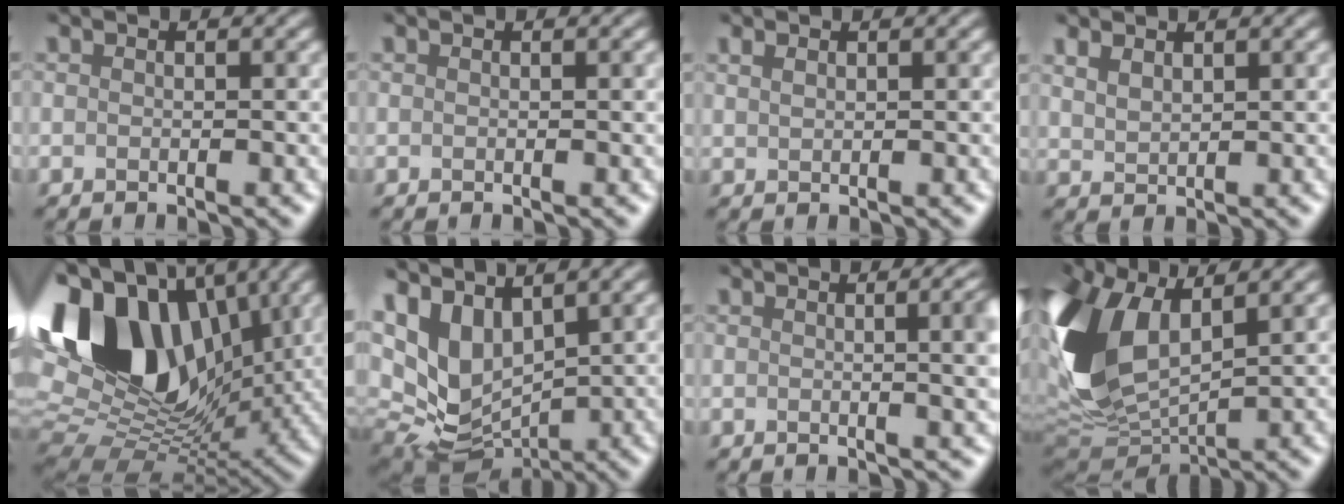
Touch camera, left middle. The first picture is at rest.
{"total": 0.7, "force": [0.2, 0.4, 0.5], "torque": [0.001, 0.003, -0.007]}
{"total": 1.0, "force": [1.0, 0.2, 0.1], "torque": [-0.001, 0.005, 0.016]}
{"total": 1.7, "force": [1.7, 0.1, -0.2], "torque": [-0.008, 0.002, 0.046]}
{"total": 16.2, "force": [5.3, 10.8, 10.8], "torque": [-0.227, 0.025, 0.088]}
{"total": 8.5, "force": [3.5, 5.1, 5.9], "torque": [-0.135, 0.003, 0.096]}
{"total": 6.8, "force": [0.7, 3.2, 5.9], "torque": [-0.019, 0.029, -0.012]}
{"total": 11.4, "force": [2.9, 6.7, 8.8], "torque": [-0.246, 0.004, 0.056]}